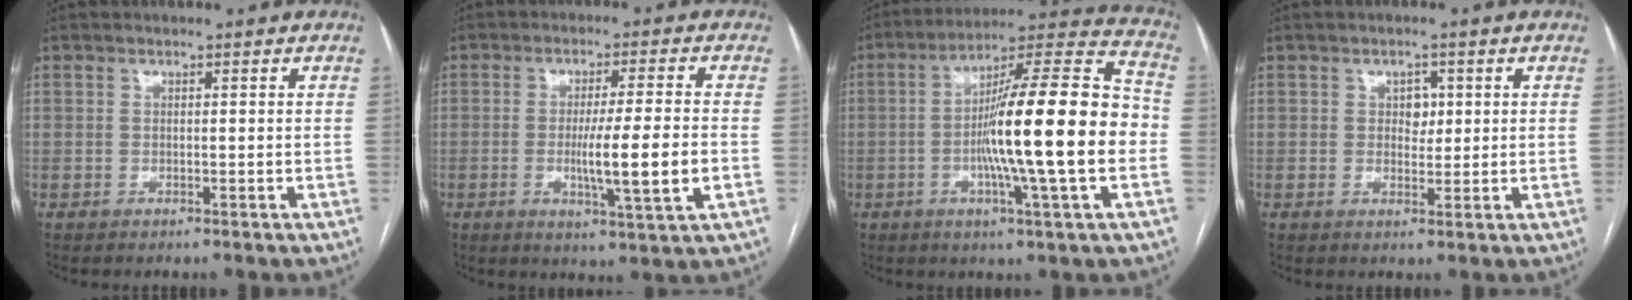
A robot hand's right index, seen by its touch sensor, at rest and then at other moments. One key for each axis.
{"total": 9.4, "fx": -2.0, "fy": -0.6, "fz": 9.2, "tx": -0.155, "ty": -0.017, "tz": -0.035}
{"total": 20.4, "fx": -3.0, "fy": 0.1, "fz": 20.2, "tx": -0.317, "ty": 0.010, "tz": -0.058}
{"total": 2.5, "fx": 0.5, "fy": 1.7, "fz": 1.7, "tx": -0.019, "ty": 0.004, "tz": 0.007}